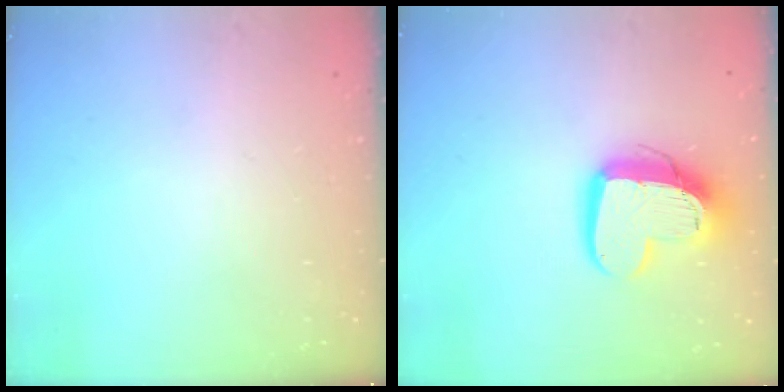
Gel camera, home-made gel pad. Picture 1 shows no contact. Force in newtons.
{"total": 15.4, "press": 15.4, "slide": 1.6}